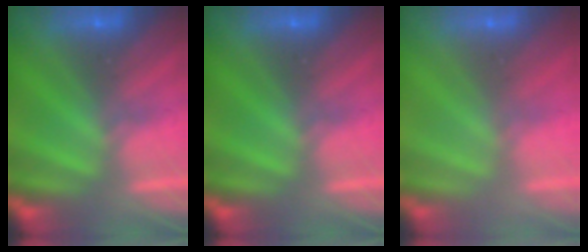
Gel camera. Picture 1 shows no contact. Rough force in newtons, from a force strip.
{"total": 0.0}
{"total": 3.1}